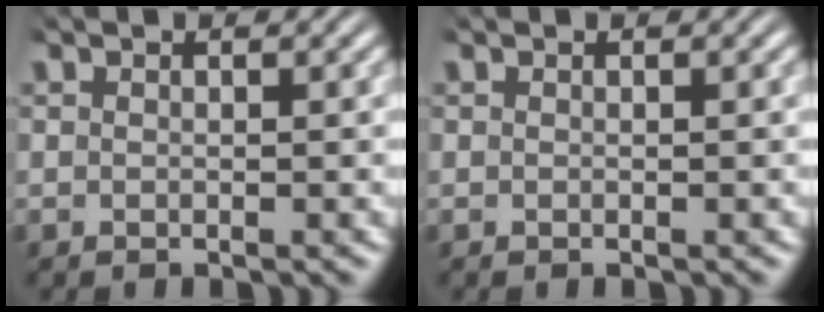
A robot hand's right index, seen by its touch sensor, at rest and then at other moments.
{"total": 0.0}